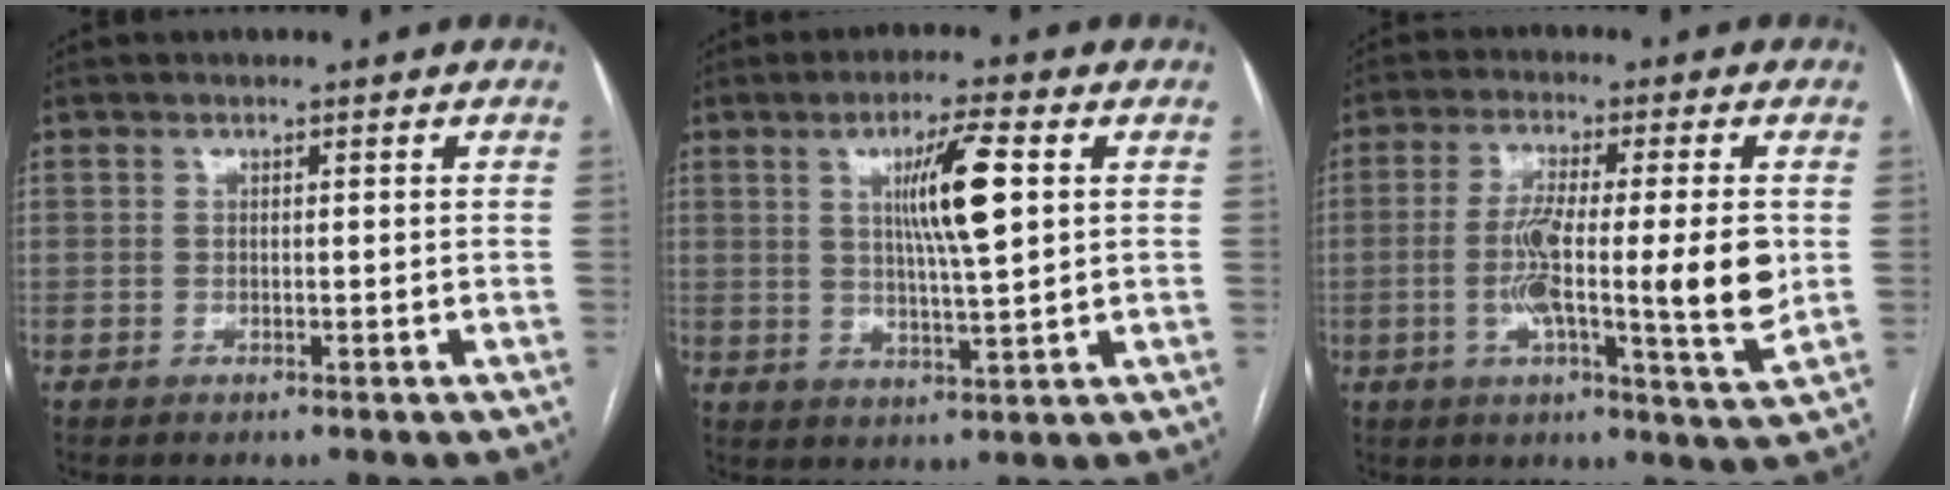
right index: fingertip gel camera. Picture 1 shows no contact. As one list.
[{"total": 8.8, "force": [2.3, 0.4, 8.5], "torque": [-0.148, -0.002, 0.039]}, {"total": 13.0, "force": [-0.9, 0.8, 12.9], "torque": [-0.215, -0.008, -0.021]}]